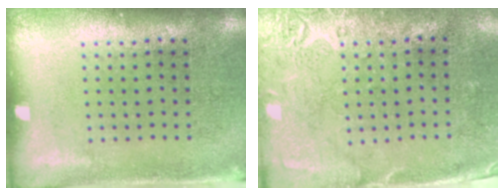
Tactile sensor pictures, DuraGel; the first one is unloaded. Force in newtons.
{"total": 2.8, "press": 2.2, "slide": 1.7}